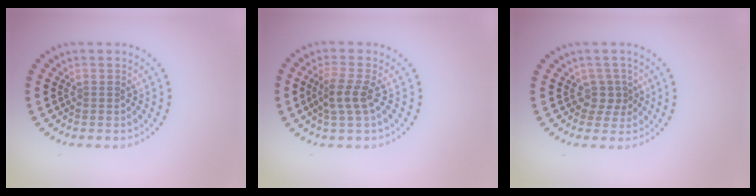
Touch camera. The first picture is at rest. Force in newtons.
{"total": 2.4, "press": 2.0, "slide": 1.3}
{"total": 1.8, "press": 1.3, "slide": 1.3}